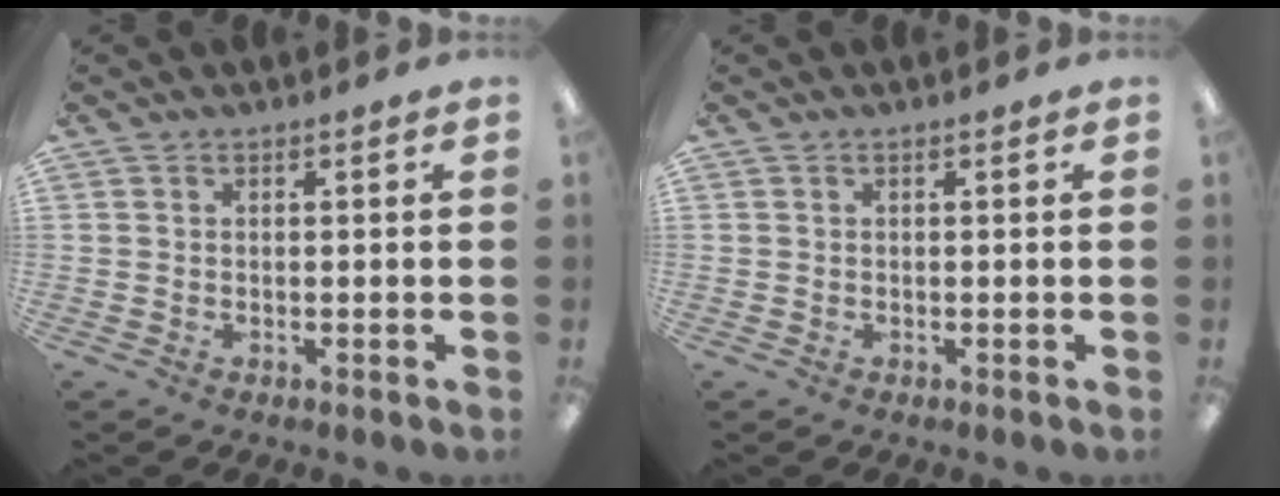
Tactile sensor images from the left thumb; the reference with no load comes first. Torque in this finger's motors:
{"motor_torque": [0.00, 0.00, 0.00, -0.01, 0.00]}